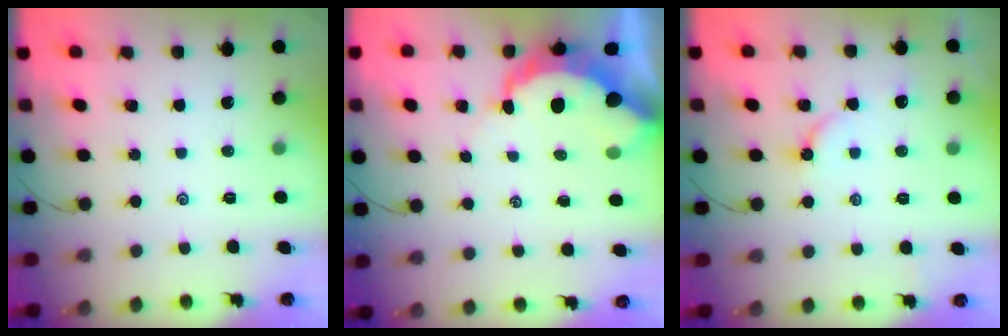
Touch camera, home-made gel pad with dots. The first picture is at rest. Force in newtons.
{"total": 8.9, "press": 8.9, "slide": 0.9}
{"total": 3.7, "press": 3.7, "slide": 0.4}